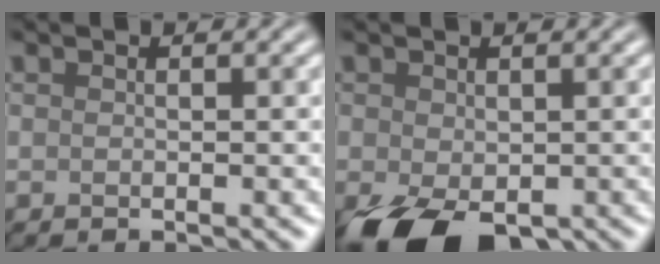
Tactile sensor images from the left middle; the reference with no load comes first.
{"total": 7.1, "force": [-3.1, 4.3, 4.8], "torque": [-0.102, -0.030, -0.039]}